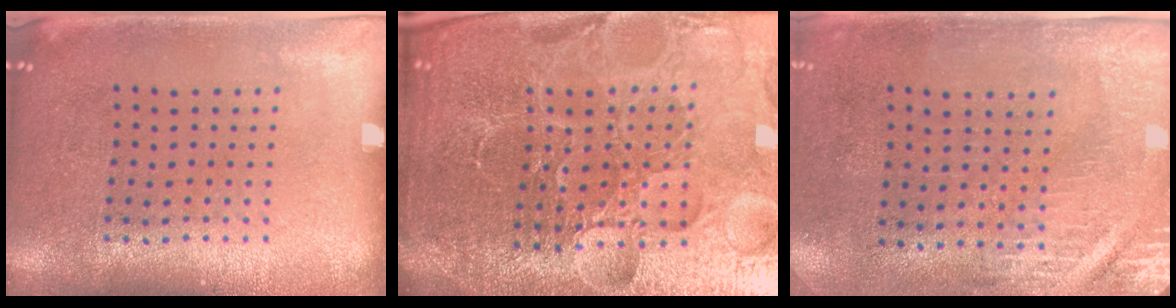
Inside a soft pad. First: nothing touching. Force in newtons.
{"total": 6.9, "press": 6.0, "slide": 3.2}
{"total": 2.9, "press": 2.5, "slide": 1.4}